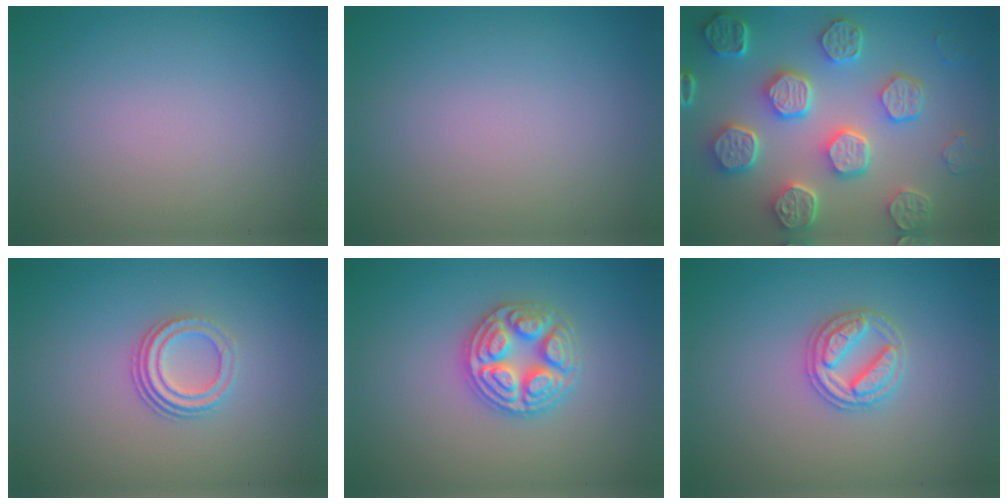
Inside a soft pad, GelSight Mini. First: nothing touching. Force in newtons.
{"total": 0.0}
{"total": 8.3, "press": 6.2, "slide": 5.6}
{"total": 2.9, "press": 2.0, "slide": 2.0}
{"total": 4.9, "press": 4.9, "slide": 0.6}
{"total": 2.7, "press": 2.7, "slide": 0.3}